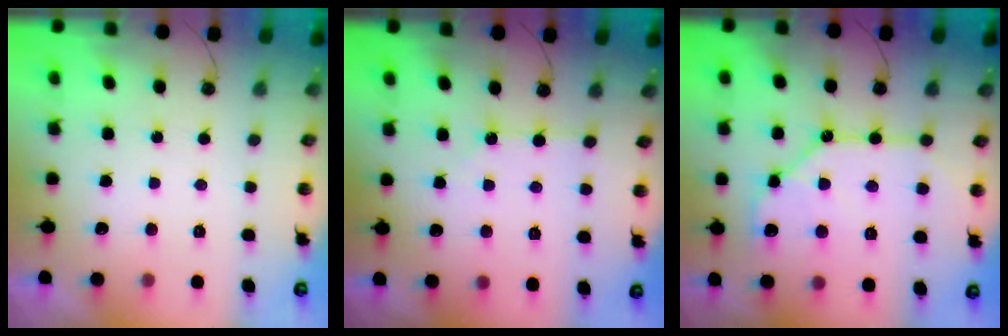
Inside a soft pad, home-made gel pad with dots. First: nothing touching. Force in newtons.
{"total": 1.5, "press": 1.5, "slide": 0.3}
{"total": 12.4, "press": 12.3, "slide": 1.5}